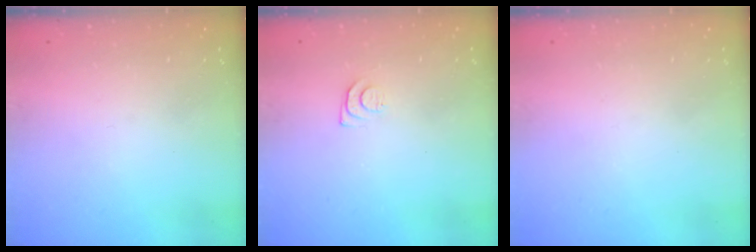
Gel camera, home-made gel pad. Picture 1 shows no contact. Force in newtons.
{"total": 4.6, "press": 4.6, "slide": 0.7}
{"total": 3.5, "press": 3.4, "slide": 0.4}